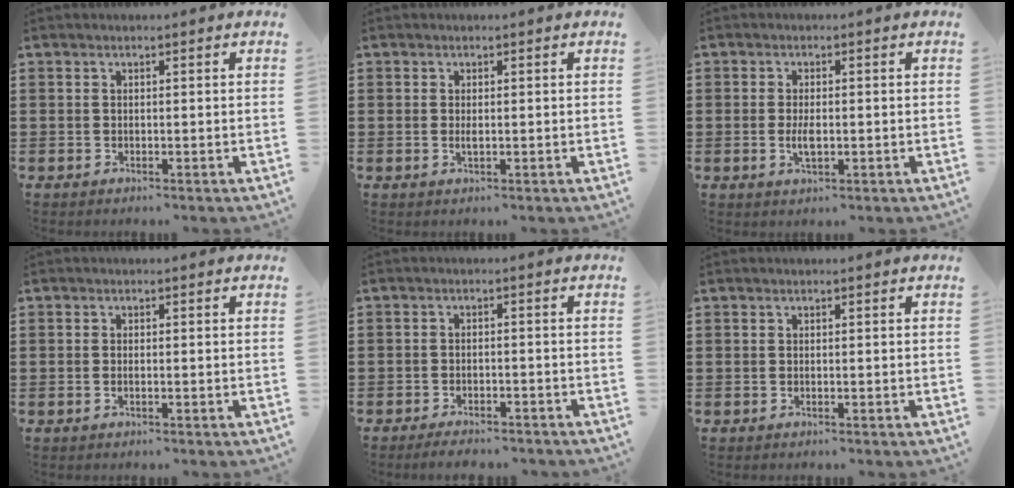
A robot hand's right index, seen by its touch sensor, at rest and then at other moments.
{"total": 1.0, "force": [-0.1, 0.5, 0.9], "torque": [-0.019, 0.000, -0.001]}
{"total": 2.9, "force": [-0.4, 1.2, 2.5], "torque": [-0.055, -0.003, -0.010]}
{"total": 0.6, "force": [-0.2, 0.1, 0.5], "torque": [-0.010, -0.004, -0.003]}
{"total": 2.3, "force": [-2.3, 0.3, 0.3], "torque": [-0.009, 0.001, -0.046]}
{"total": 0.0}